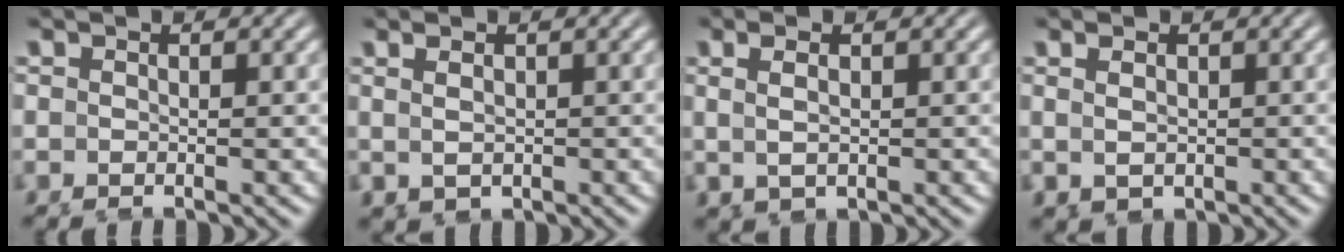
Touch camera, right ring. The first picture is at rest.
{"total": 1.6, "force": [0.3, 1.0, 1.2], "torque": [-0.020, -0.005, 0.012]}
{"total": 2.2, "force": [0.3, 1.2, 1.8], "torque": [-0.035, 0.003, 0.008]}
{"total": 1.6, "force": [0.2, 1.1, 1.0], "torque": [-0.017, -0.010, 0.013]}